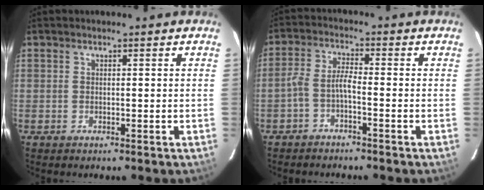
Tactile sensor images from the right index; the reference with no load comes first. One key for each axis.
{"total": 3.3, "fx": -1.9, "fy": 0.6, "fz": 2.7, "tx": -0.069, "ty": 0.013, "tz": -0.041}